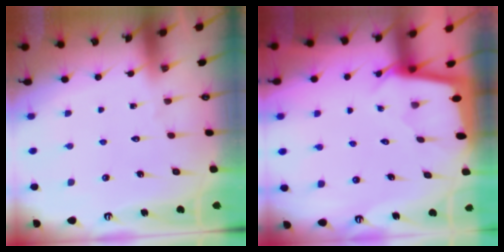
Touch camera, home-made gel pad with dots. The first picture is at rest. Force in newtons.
{"total": 2.1, "press": 2.1, "slide": 0.2}